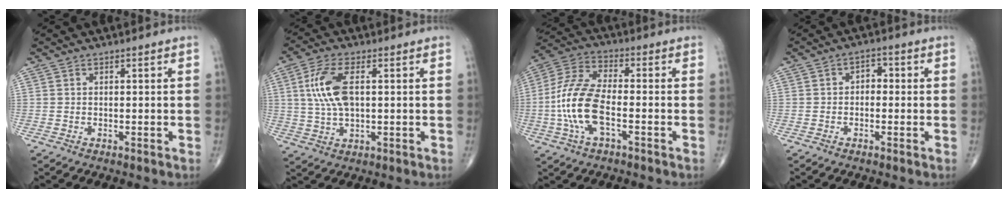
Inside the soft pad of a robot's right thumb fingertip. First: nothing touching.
{"total": 9.4, "force": [1.6, 4.4, 8.2], "torque": [-0.176, 0.005, 0.032]}
{"total": 12.9, "force": [-3.0, 5.6, 11.2], "torque": [-0.247, 0.028, -0.062]}
{"total": 2.7, "force": [-0.2, 1.9, 1.9], "torque": [-0.009, 0.012, -0.014]}